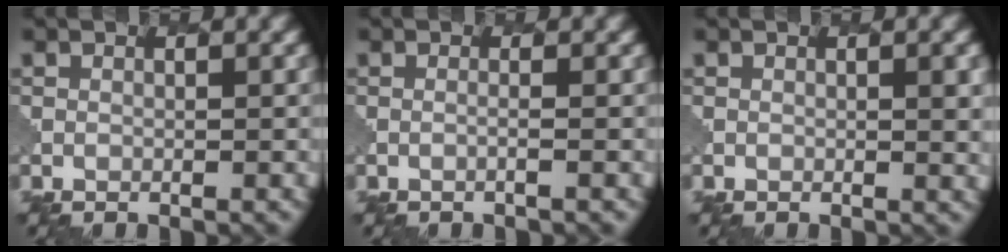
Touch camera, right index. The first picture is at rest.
{"total": 0.8, "force": [0.0, 0.2, 0.8], "torque": [-0.007, -0.002, -0.018]}
{"total": 2.2, "force": [0.4, 0.6, 2.1], "torque": [-0.023, 0.001, 0.008]}